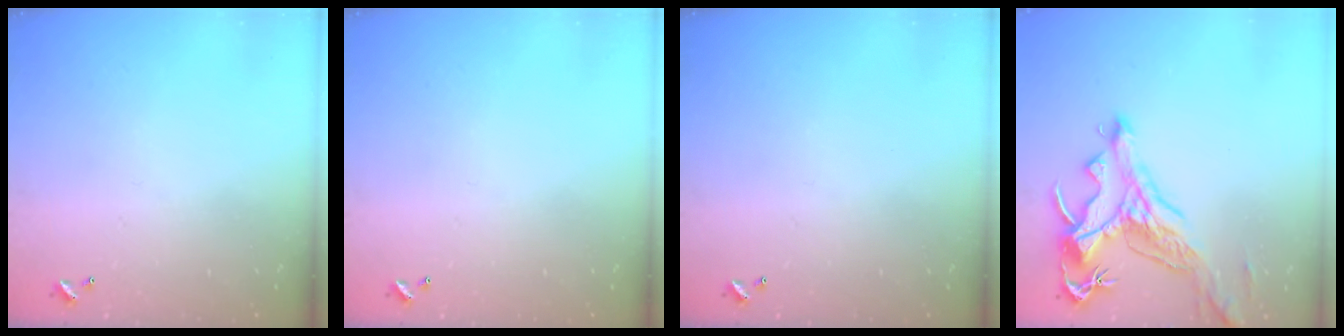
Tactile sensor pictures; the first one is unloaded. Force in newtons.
{"total": 0.0}
{"total": 0.0}
{"total": 2.2, "press": 1.7, "slide": 1.3}